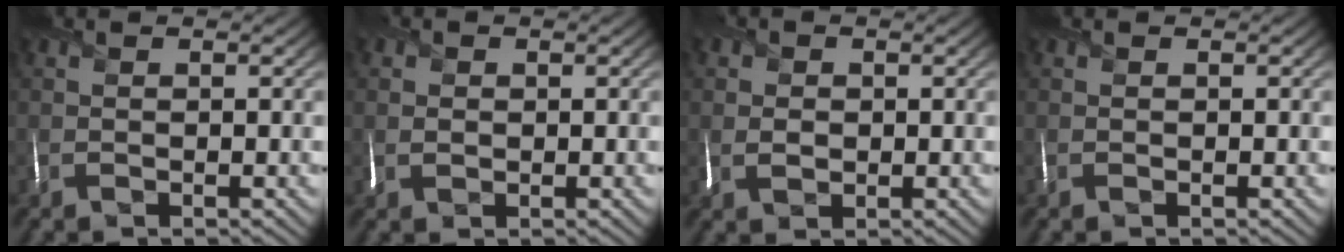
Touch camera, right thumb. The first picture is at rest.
{"total": 1.4, "force": [0.2, 1.3, 0.6], "torque": [-0.012, -0.001, 0.004]}
{"total": 2.3, "force": [0.1, 1.9, 1.2], "torque": [-0.027, 0.000, 0.000]}
{"total": 0.0}